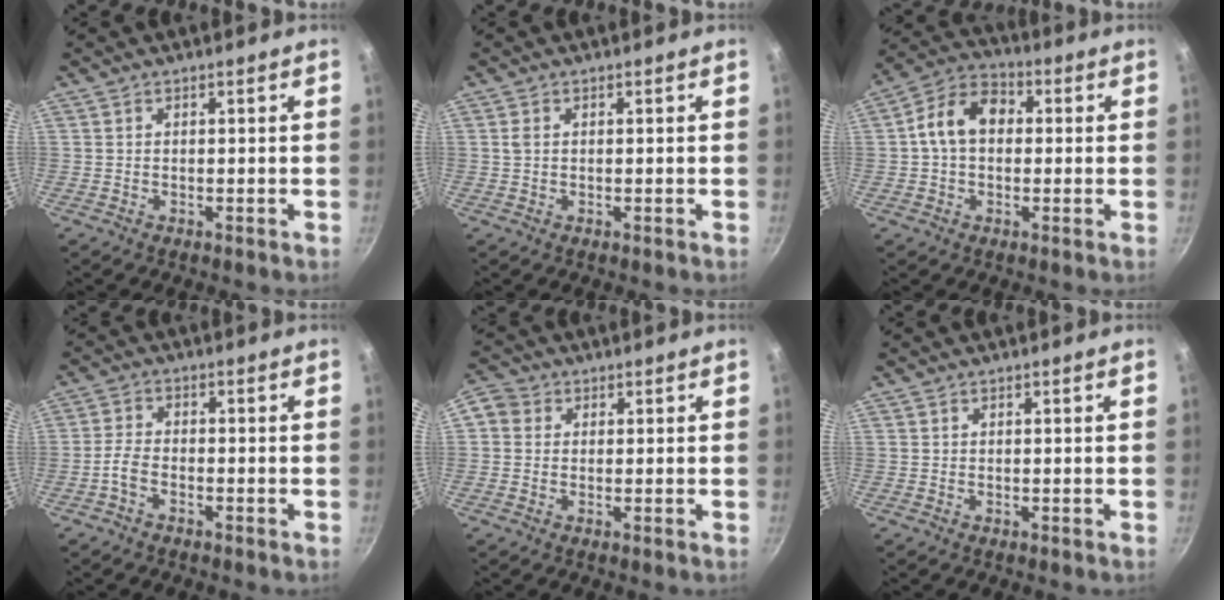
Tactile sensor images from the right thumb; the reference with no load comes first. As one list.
[{"total": 1.2, "force": [0.2, 0.9, 0.8], "torque": [-0.013, 0.003, 0.003]}, {"total": 10.4, "force": [0.7, 7.6, 7.0], "torque": [-0.093, 0.031, -0.006]}, {"total": 3.1, "force": [-1.8, 1.5, 1.9], "torque": [-0.052, 0.016, -0.043]}, {"total": 4.9, "force": [0.8, 4.5, 1.8], "torque": [-0.021, 0.005, -0.001]}, {"total": 0.0}]